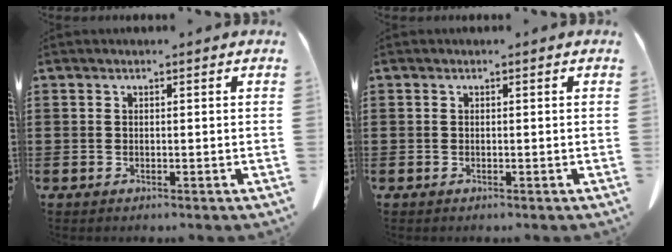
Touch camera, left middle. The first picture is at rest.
{"total": 0.0}